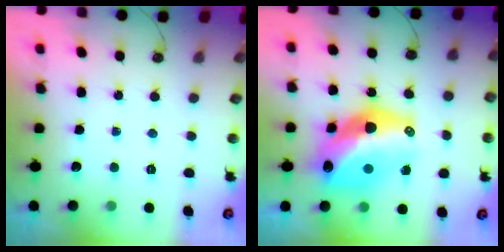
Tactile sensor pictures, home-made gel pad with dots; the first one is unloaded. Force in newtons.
{"total": 20.7, "press": 20.4, "slide": 3.8}